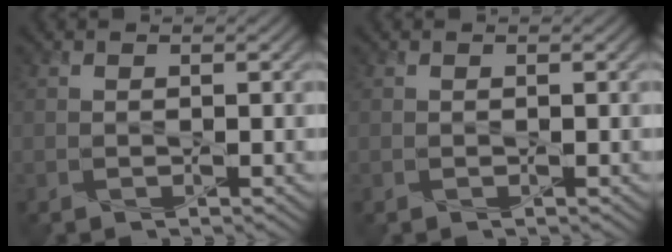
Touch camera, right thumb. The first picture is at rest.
{"total": 0.0}